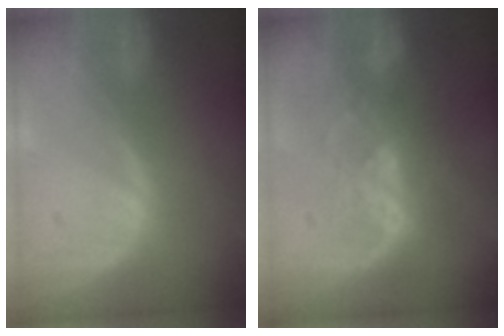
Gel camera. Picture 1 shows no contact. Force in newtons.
{"total": 6.7, "press": 6.0, "slide": 2.9}